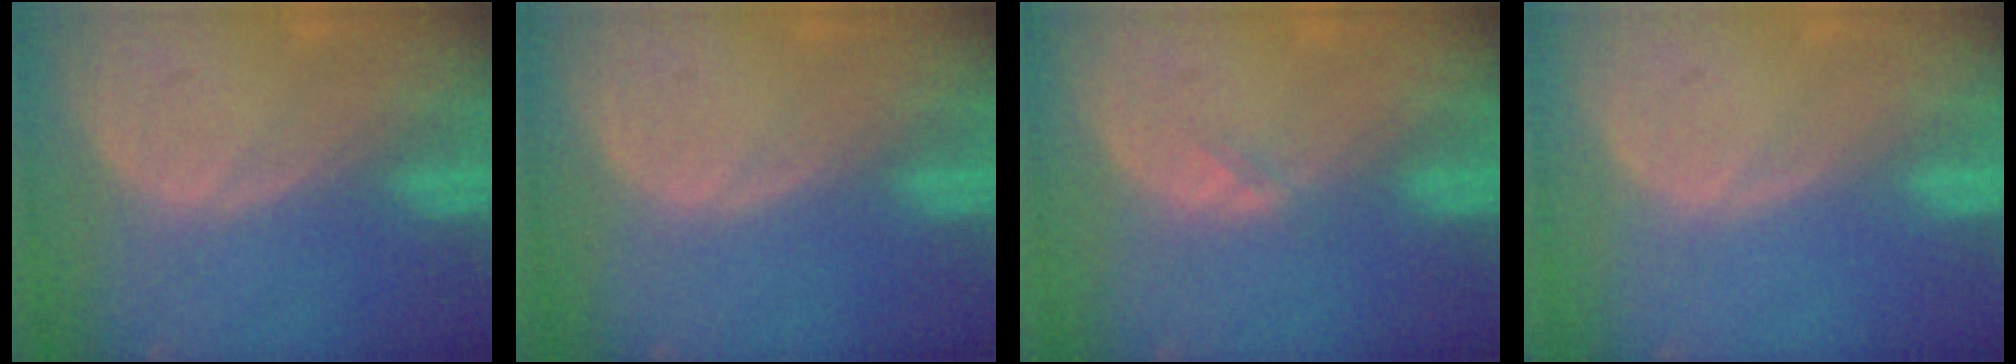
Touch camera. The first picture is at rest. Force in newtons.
{"total": 0.0}
{"total": 1.1, "press": 0.8, "slide": 0.7}
{"total": 0.0}